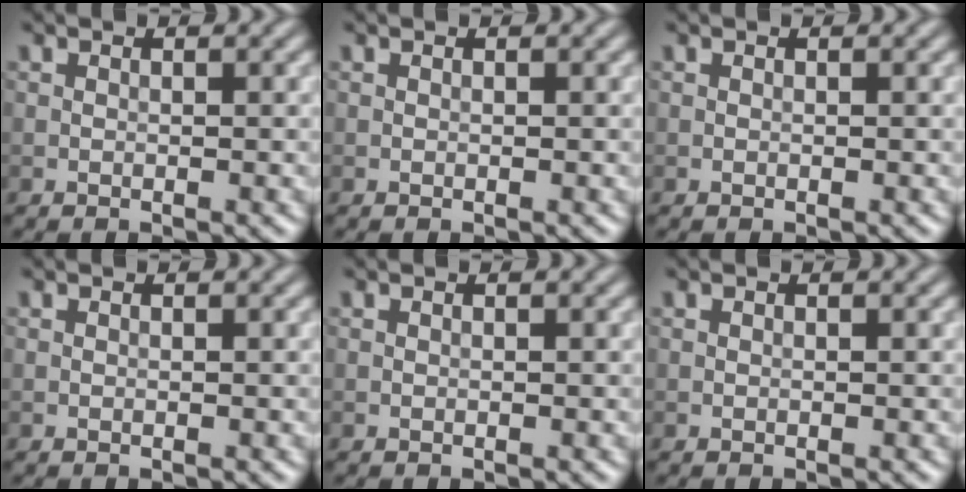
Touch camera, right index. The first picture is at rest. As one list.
[{"total": 0.0}, {"total": 0.0}, {"total": 0.0}, {"total": 0.0}, {"total": 0.0}]